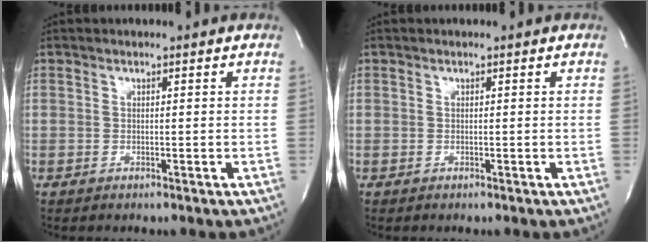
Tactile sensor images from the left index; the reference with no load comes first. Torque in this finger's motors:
{"motor_torque": [0.00, 0.00, 0.00, 0.00]}